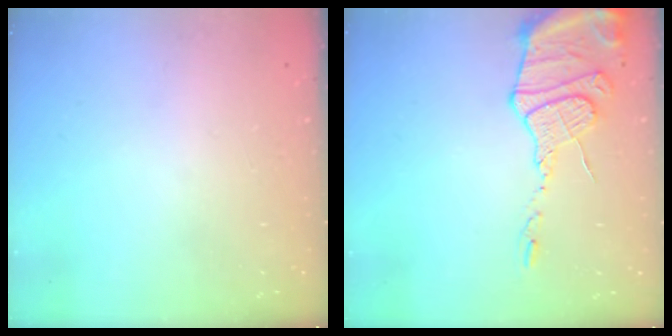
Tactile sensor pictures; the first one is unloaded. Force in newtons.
{"total": 14.4, "press": 14.4, "slide": 1.4}